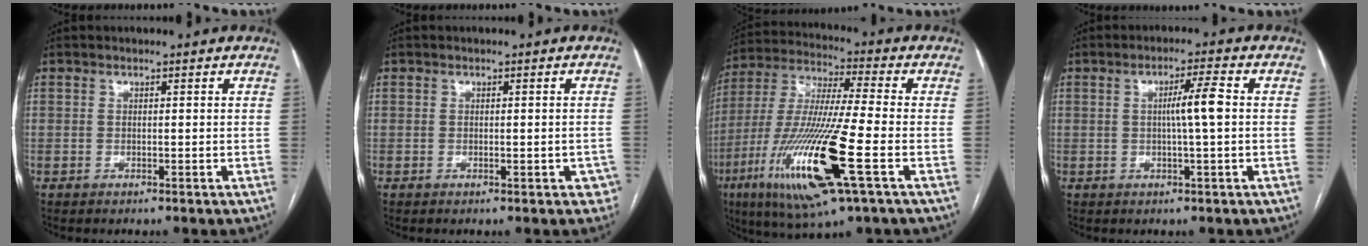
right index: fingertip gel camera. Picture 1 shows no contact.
{"total": 2.2, "force": [-0.9, 0.9, 1.7], "torque": [-0.012, 0.005, -0.004]}
{"total": 20.0, "force": [-7.1, 1.1, 18.6], "torque": [-0.409, -0.036, -0.133]}
{"total": 4.6, "force": [0.2, -0.4, 4.6], "torque": [-0.079, 0.003, 0.004]}